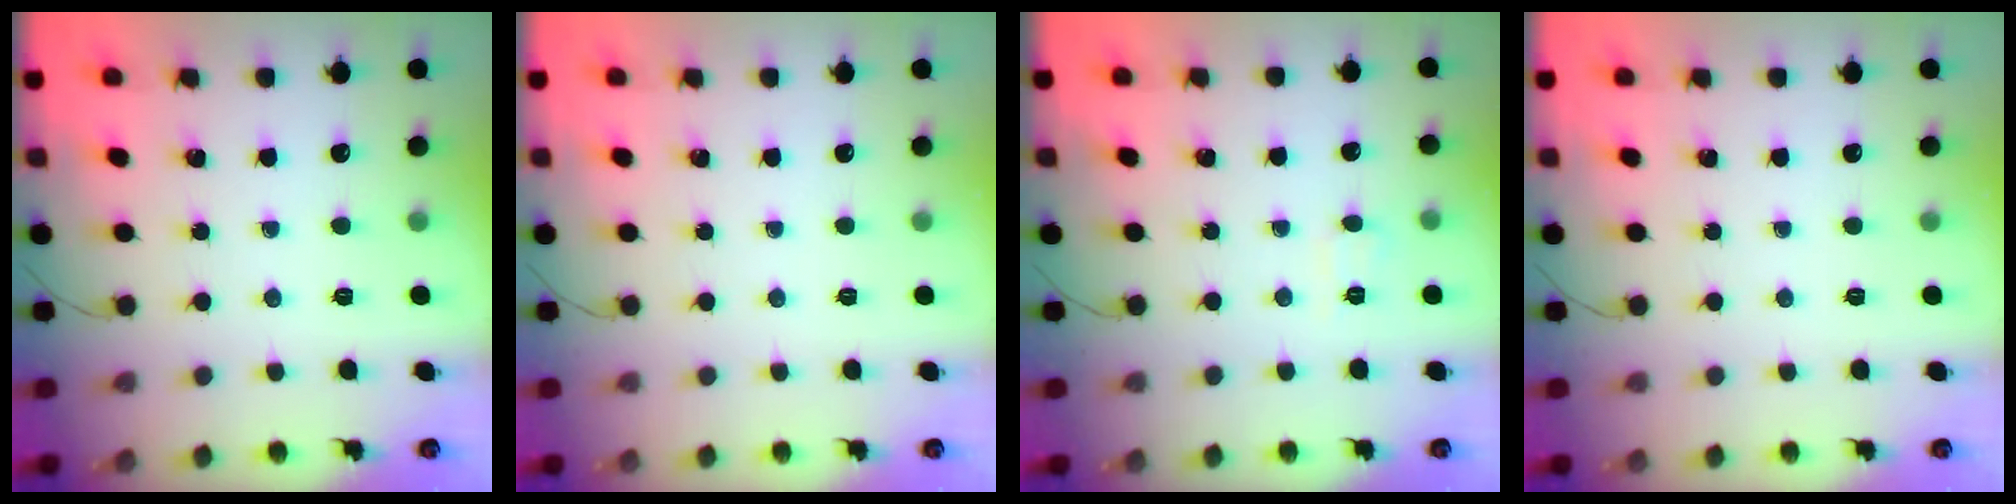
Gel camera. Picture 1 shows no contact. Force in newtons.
{"total": 0.0}
{"total": 4.7, "press": 4.3, "slide": 1.7}
{"total": 0.0}